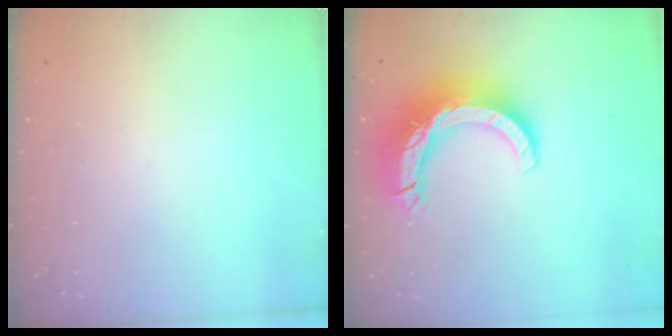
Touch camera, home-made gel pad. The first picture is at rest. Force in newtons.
{"total": 14.0, "press": 13.9, "slide": 1.3}